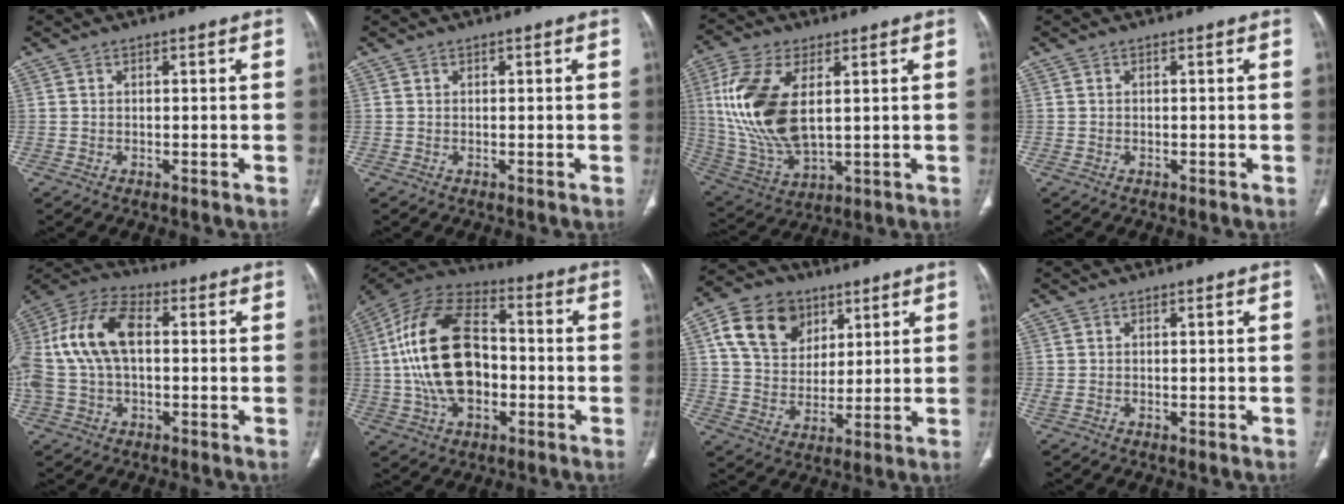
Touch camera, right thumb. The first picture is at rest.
{"total": 0.0}
{"total": 17.7, "force": [3.2, 9.1, 14.8], "torque": [-0.323, -0.013, 0.074]}
{"total": 0.0}
{"total": 16.4, "force": [1.7, 9.5, 13.2], "torque": [-0.280, 0.040, 0.030]}
{"total": 21.5, "force": [-1.1, 13.1, 17.0], "torque": [-0.317, 0.026, -0.020]}
{"total": 14.4, "force": [6.3, 10.9, 7.1], "torque": [-0.106, -0.010, 0.115]}
{"total": 0.9, "force": [-0.1, 0.5, 0.8], "torque": [-0.022, 0.001, 0.004]}